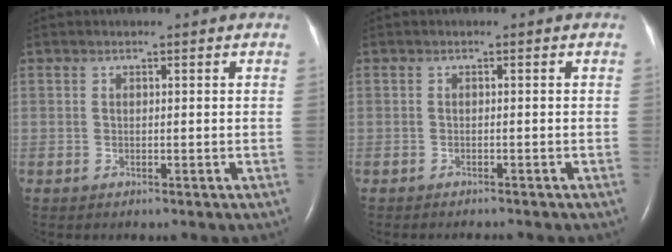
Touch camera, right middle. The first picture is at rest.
{"total": 1.5, "force": [-1.4, 0.2, 0.4], "torque": [-0.010, -0.004, -0.017]}